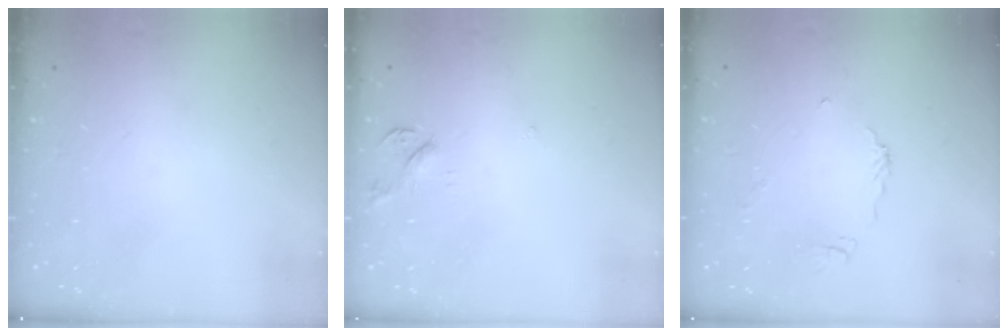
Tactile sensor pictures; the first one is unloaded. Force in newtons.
{"total": 4.3, "press": 4.3, "slide": 0.8}
{"total": 6.3, "press": 6.3, "slide": 0.3}